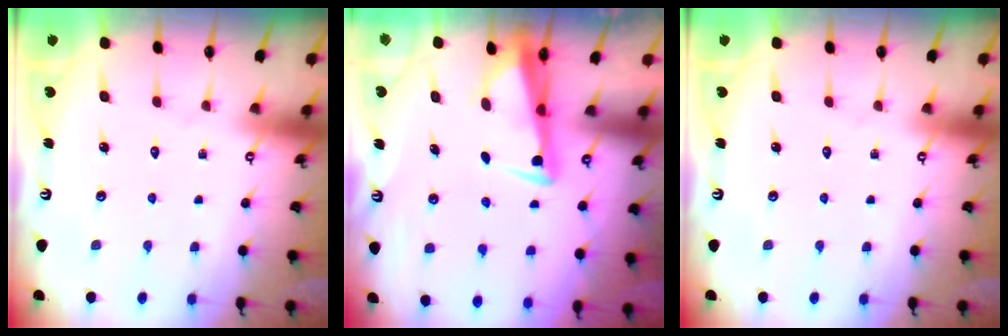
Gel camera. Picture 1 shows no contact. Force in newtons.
{"total": 3.6, "press": 3.5, "slide": 0.9}
{"total": 0.0}